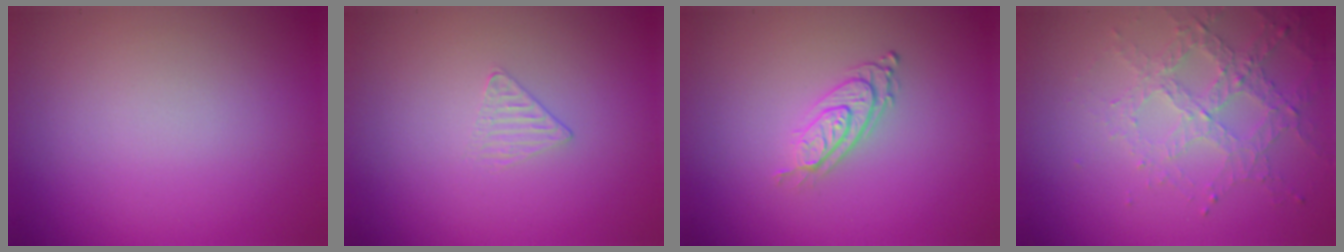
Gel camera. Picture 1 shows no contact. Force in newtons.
{"total": 1.0, "press": 0.3, "slide": 0.9}
{"total": 2.9, "press": 2.0, "slide": 2.0}
{"total": 3.2, "press": 3.0, "slide": 1.2}